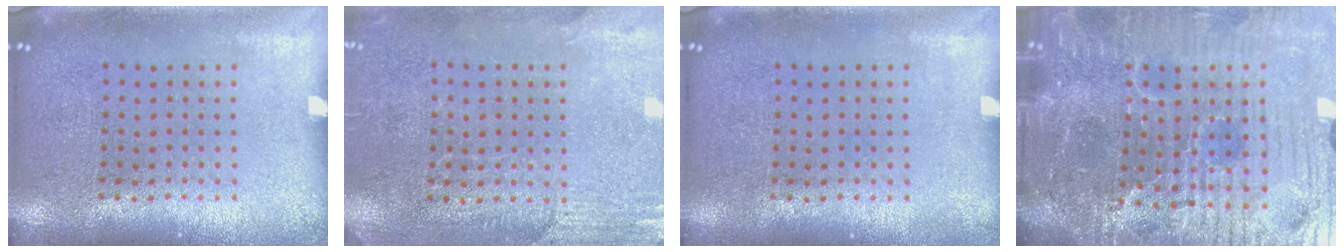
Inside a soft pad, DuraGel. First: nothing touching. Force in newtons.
{"total": 2.7, "press": 2.4, "slide": 1.2}
{"total": 0.0}
{"total": 7.3, "press": 6.5, "slide": 3.2}